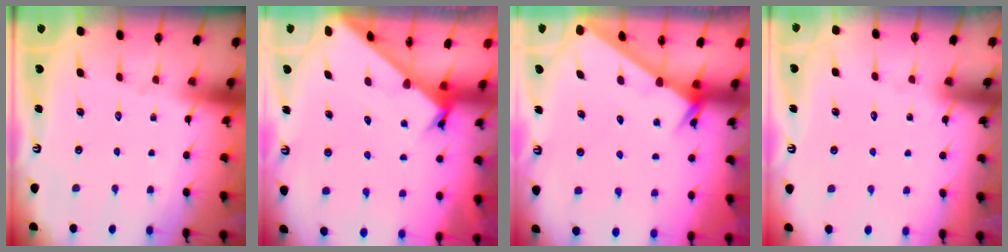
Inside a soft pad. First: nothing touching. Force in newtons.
{"total": 2.3, "press": 2.3, "slide": 0.2}
{"total": 2.6, "press": 2.6, "slide": 0.0}
{"total": 3.5, "press": 3.5, "slide": 0.3}